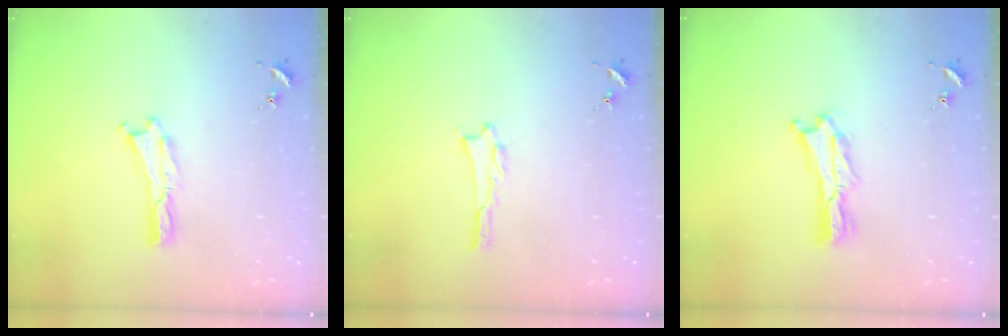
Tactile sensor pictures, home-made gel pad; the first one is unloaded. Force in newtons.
{"total": 0.0}
{"total": 1.4, "press": 1.4, "slide": 0.3}